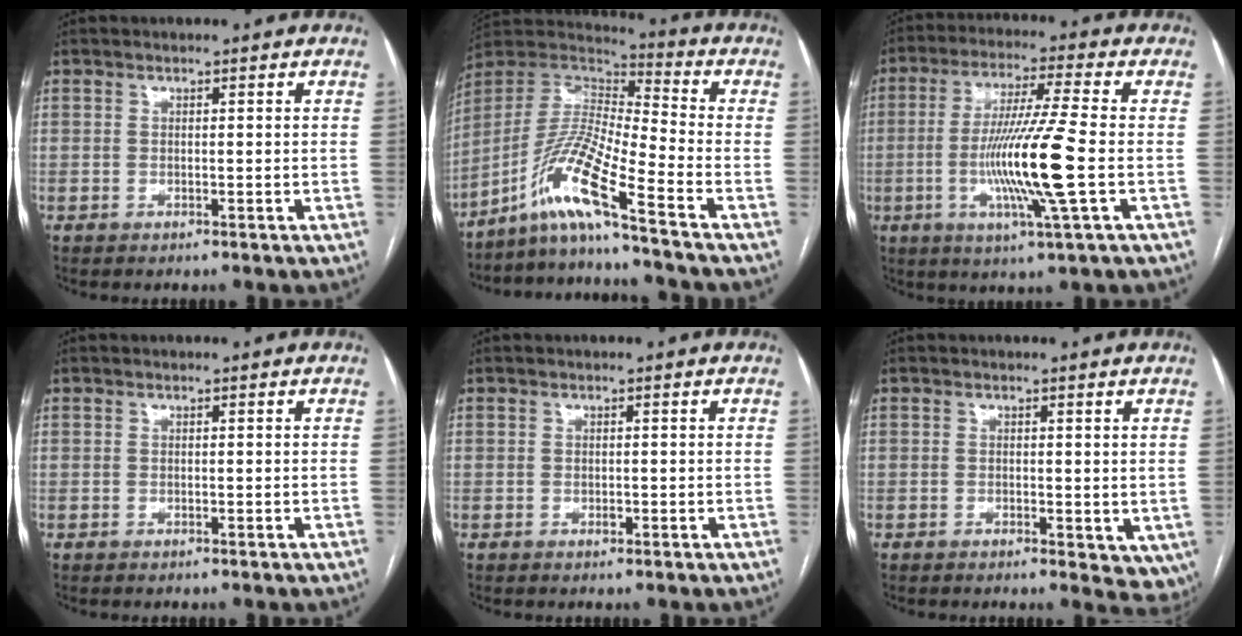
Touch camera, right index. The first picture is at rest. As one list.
[{"total": 12.6, "force": [-8.4, -1.4, 9.2], "torque": [-0.193, 0.003, -0.161]}, {"total": 13.2, "force": [-2.5, -1.1, 12.9], "torque": [-0.254, -0.015, -0.053]}, {"total": 0.0}, {"total": 0.6, "force": [-0.1, 0.3, 0.5], "torque": [-0.011, -0.002, -0.001]}, {"total": 4.9, "force": [-0.9, 3.0, 3.8], "torque": [-0.029, -0.007, -0.011]}]